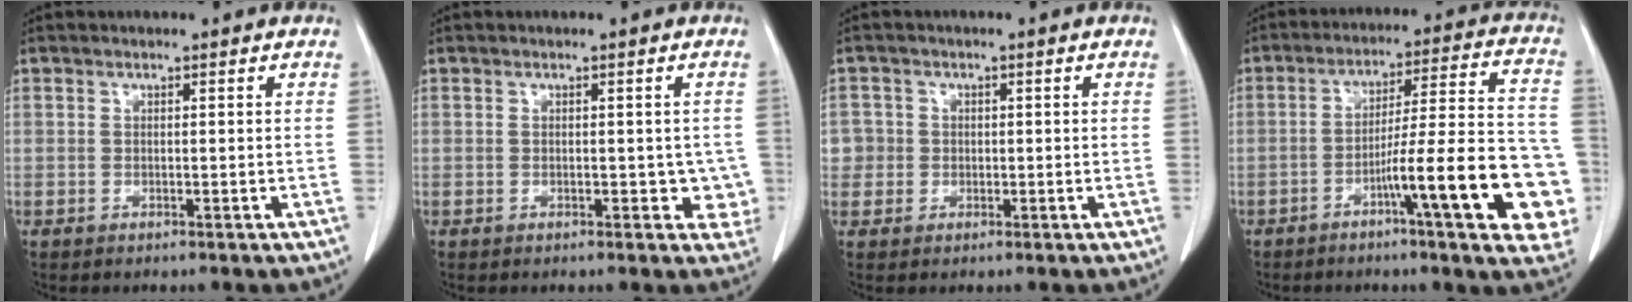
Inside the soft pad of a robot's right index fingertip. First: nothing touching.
{"total": 3.8, "force": [-0.8, 2.3, 2.9], "torque": [-0.011, 0.008, -0.006]}
{"total": 2.8, "force": [-0.2, 2.8, -0.2], "torque": [0.018, 0.009, -0.007]}
{"total": 18.0, "force": [-6.5, 1.8, 16.7], "torque": [-0.174, 0.029, -0.086]}